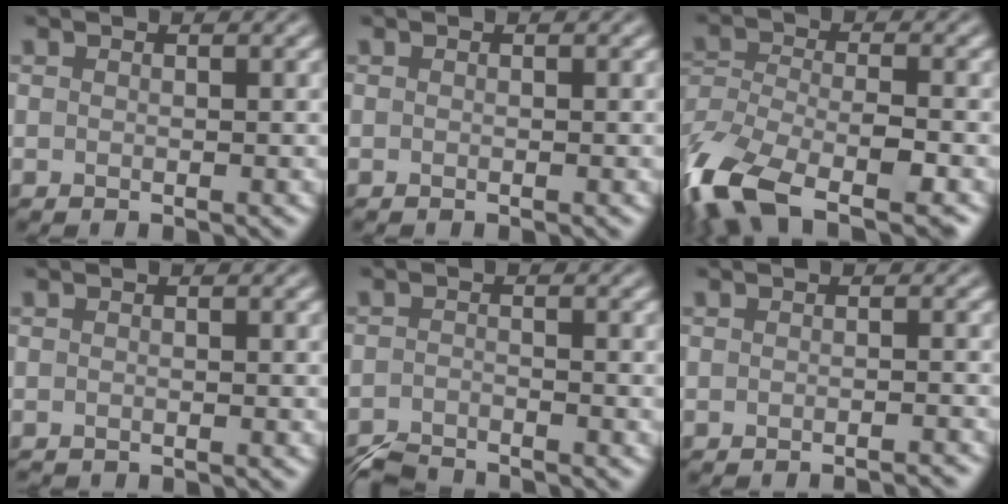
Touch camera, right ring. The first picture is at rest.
{"total": 0.0}
{"total": 14.0, "force": [-9.6, 5.8, 8.3], "torque": [-0.180, -0.022, -0.163]}
{"total": 0.5, "force": [-0.5, -0.1, 0.0], "torque": [0.000, -0.001, -0.012]}
{"total": 3.4, "force": [-3.3, 0.3, 0.5], "torque": [-0.015, -0.007, -0.071]}
{"total": 2.2, "force": [-2.1, -0.2, 0.5], "torque": [-0.007, 0.006, -0.026]}